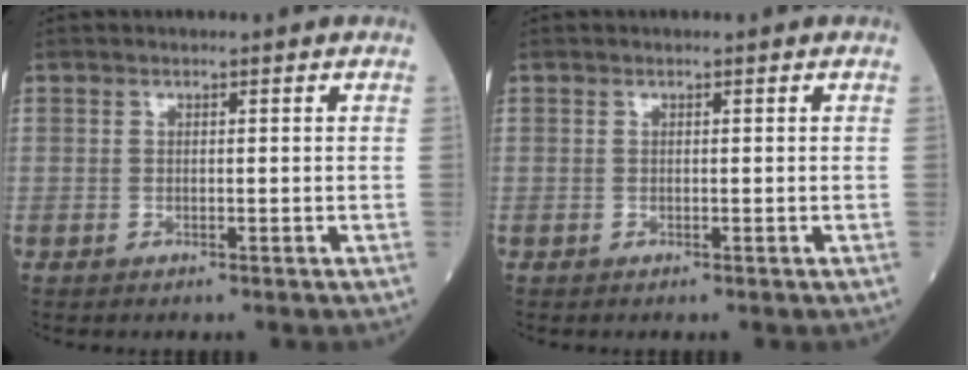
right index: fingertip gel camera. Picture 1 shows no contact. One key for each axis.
{"total": 0.0}